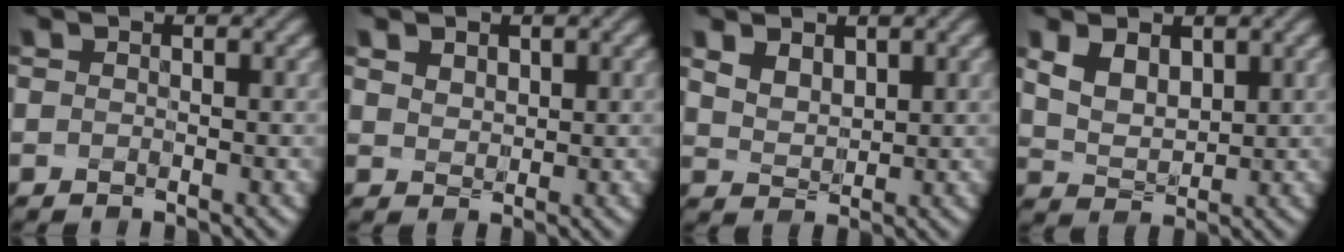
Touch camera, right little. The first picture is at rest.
{"total": 3.0, "force": [1.7, 2.0, 1.5], "torque": [-0.042, 0.011, 0.026]}
{"total": 4.6, "force": [2.5, 3.1, 2.4], "torque": [-0.062, 0.019, 0.044]}
{"total": 4.0, "force": [1.9, 2.5, 2.4], "torque": [-0.053, 0.014, 0.036]}